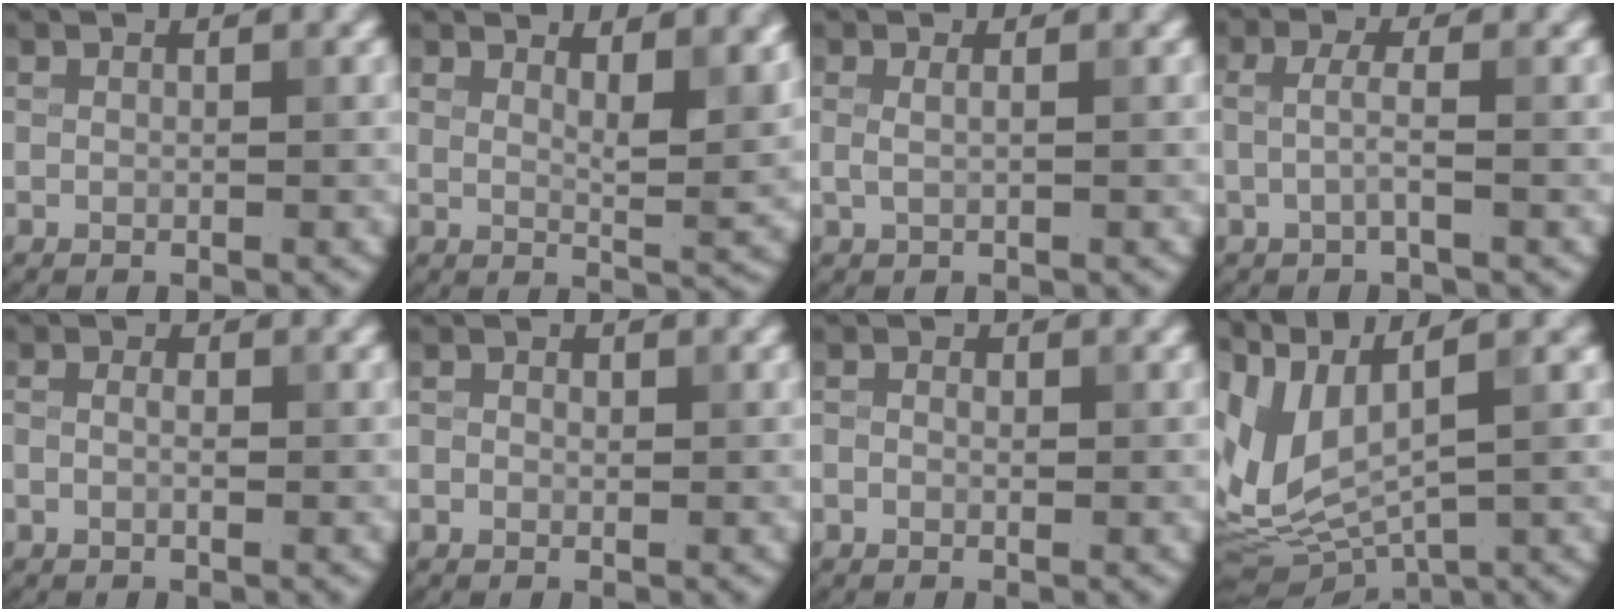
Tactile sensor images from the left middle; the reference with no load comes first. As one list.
[{"total": 5.4, "force": [3.0, 1.8, 4.2], "torque": [-0.052, -0.003, 0.049]}, {"total": 1.0, "force": [0.2, 0.3, 0.9], "torque": [-0.017, -0.001, -0.001]}, {"total": 1.9, "force": [-0.3, 0.4, 1.8], "torque": [-0.040, 0.000, -0.009]}, {"total": 1.8, "force": [0.0, 1.1, 1.4], "torque": [-0.014, -0.004, -0.016]}, {"total": 1.3, "force": [0.1, 1.1, 0.8], "torque": [-0.008, -0.002, -0.007]}, {"total": 1.5, "force": [-0.1, 1.1, 1.0], "torque": [-0.009, -0.001, -0.010]}, {"total": 8.4, "force": [2.7, 3.5, 7.1], "torque": [-0.172, 0.001, 0.056]}]